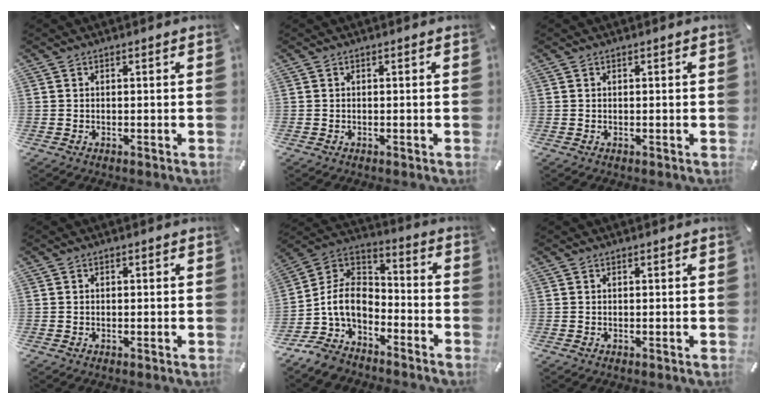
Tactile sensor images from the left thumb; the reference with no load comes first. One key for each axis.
{"total": 0.0}
{"total": 0.0}
{"total": 0.6, "fx": -0.2, "fy": 0.5, "fz": 0.4, "tx": -0.007, "ty": 0.002, "tz": -0.004}
{"total": 10.9, "fx": -4.9, "fy": 7.7, "fz": 5.9, "tx": -0.157, "ty": 0.006, "tz": -0.101}
{"total": 0.0}